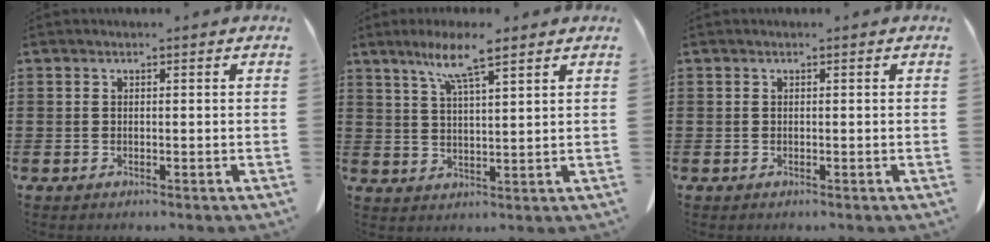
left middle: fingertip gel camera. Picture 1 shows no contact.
{"total": 6.9, "force": [4.8, 0.4, 5.0], "torque": [-0.109, -0.005, 0.082]}
{"total": 0.0}